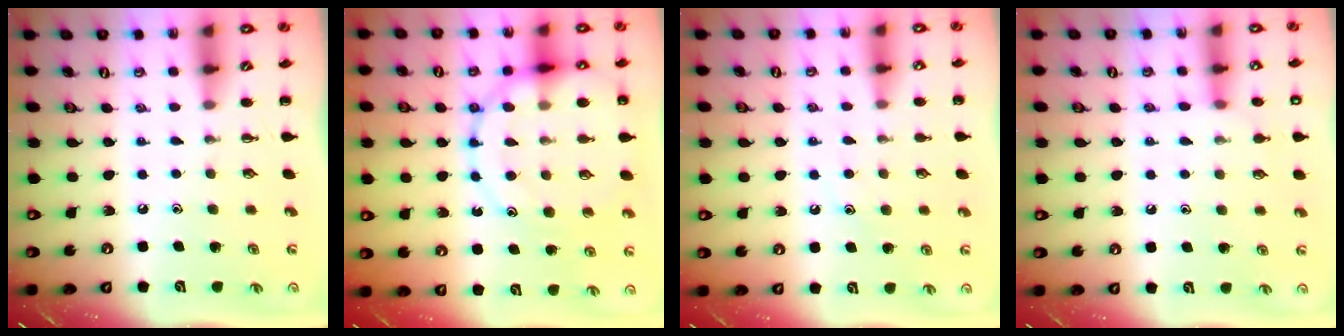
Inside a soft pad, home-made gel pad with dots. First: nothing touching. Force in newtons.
{"total": 16.6, "press": 16.5, "slide": 2.2}
{"total": 8.1, "press": 8.0, "slide": 1.4}
{"total": 7.8, "press": 7.5, "slide": 2.2}